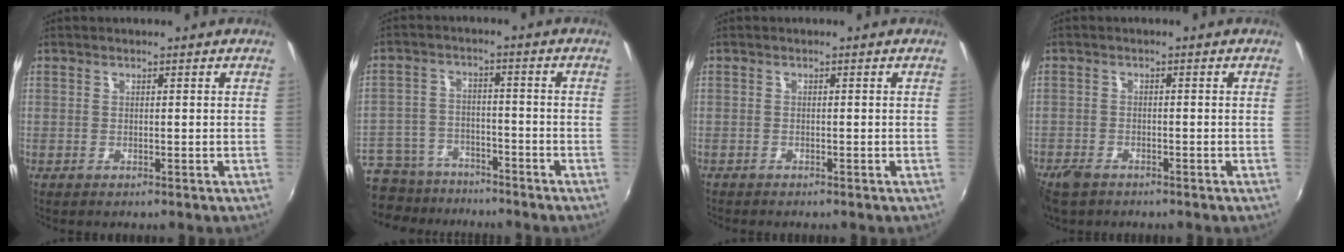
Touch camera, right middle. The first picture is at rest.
{"total": 16.0, "force": [-11.3, 9.4, 6.4], "torque": [-0.192, -0.010, -0.174]}
{"total": 0.8, "force": [-0.8, 0.3, 0.0], "torque": [-0.005, -0.001, -0.016]}
{"total": 4.6, "force": [-3.5, 2.1, 2.0], "torque": [-0.057, -0.012, -0.070]}